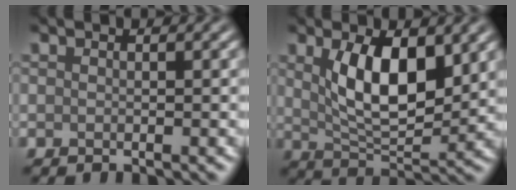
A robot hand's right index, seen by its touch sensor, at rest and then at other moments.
{"total": 7.0, "force": [2.1, 3.2, 5.9], "torque": [-0.109, -0.007, 0.043]}